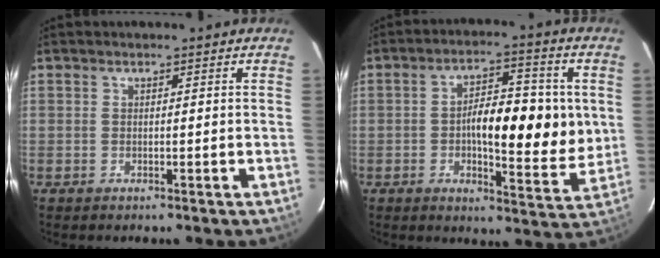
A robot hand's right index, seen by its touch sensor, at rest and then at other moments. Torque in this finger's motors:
{"motor_torque": [0.51, -0.04, 0.31, 0.09]}